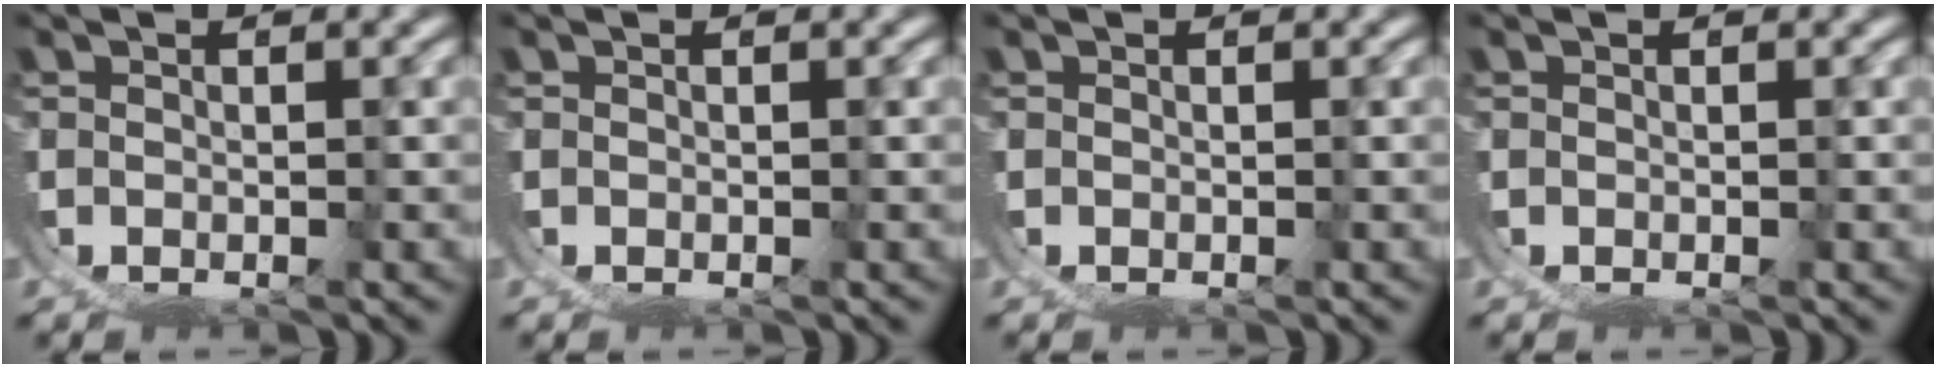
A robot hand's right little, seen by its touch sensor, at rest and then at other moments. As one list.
[{"total": 0.0}, {"total": 0.0}, {"total": 0.0}]